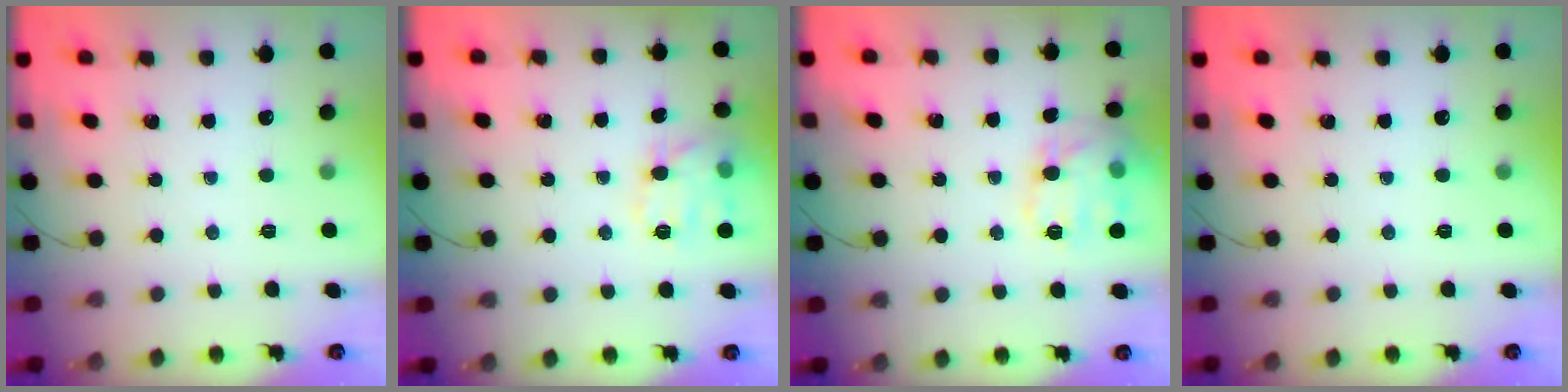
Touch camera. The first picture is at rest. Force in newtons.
{"total": 12.3, "press": 12.3, "slide": 0.2}
{"total": 15.1, "press": 15.0, "slide": 0.8}
{"total": 0.0}